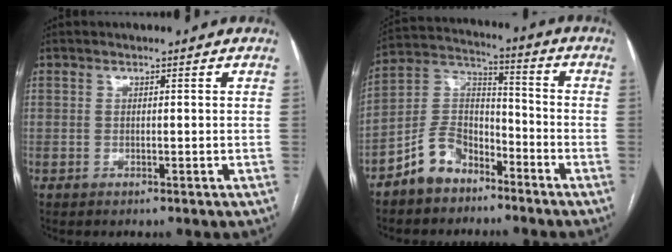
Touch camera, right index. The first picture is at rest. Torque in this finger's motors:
{"motor_torque": [-0.24, -0.59, -0.29, -0.19]}